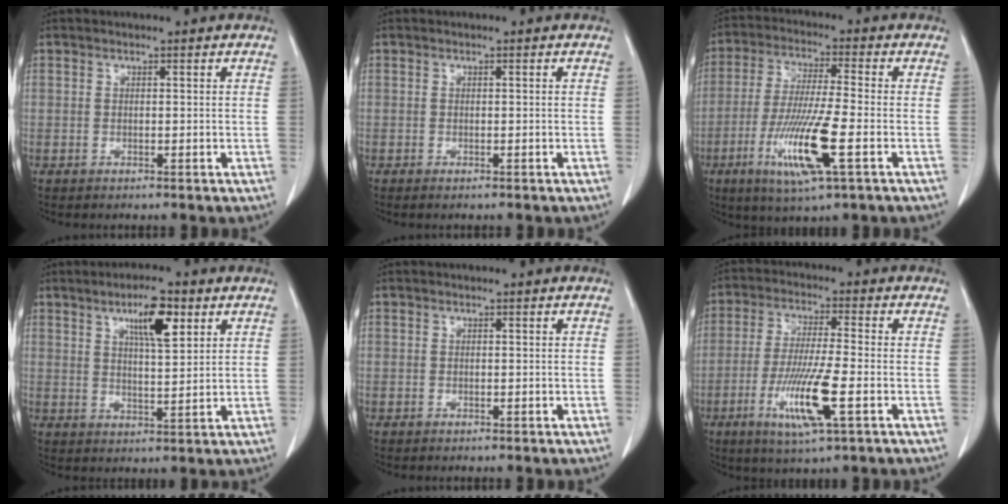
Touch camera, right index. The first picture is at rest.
{"total": 0.7, "force": [-0.4, 0.0, 0.5], "torque": [-0.011, -0.001, -0.007]}
{"total": 12.3, "force": [-4.2, 0.5, 11.5], "torque": [-0.229, -0.023, -0.075]}
{"total": 7.3, "force": [3.7, 1.6, 6.1], "torque": [-0.105, 0.002, 0.062]}
{"total": 0.0}
{"total": 10.5, "force": [-3.5, 0.4, 9.9], "torque": [-0.193, -0.018, -0.063]}